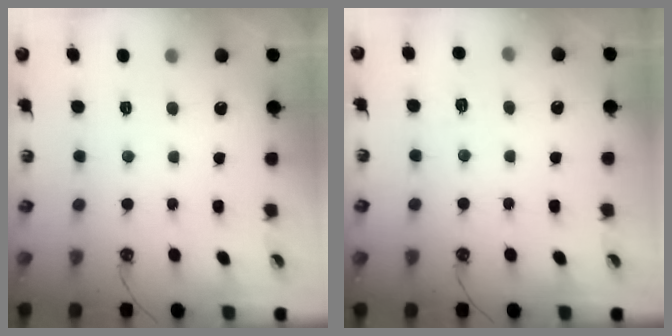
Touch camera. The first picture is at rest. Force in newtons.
{"total": 5.5, "press": 5.5, "slide": 0.5}